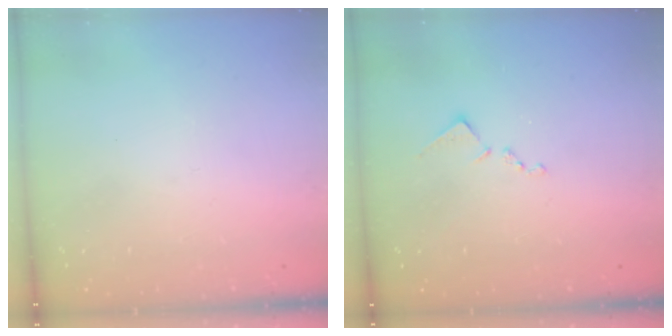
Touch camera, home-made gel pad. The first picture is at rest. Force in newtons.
{"total": 8.4, "press": 8.3, "slide": 0.6}